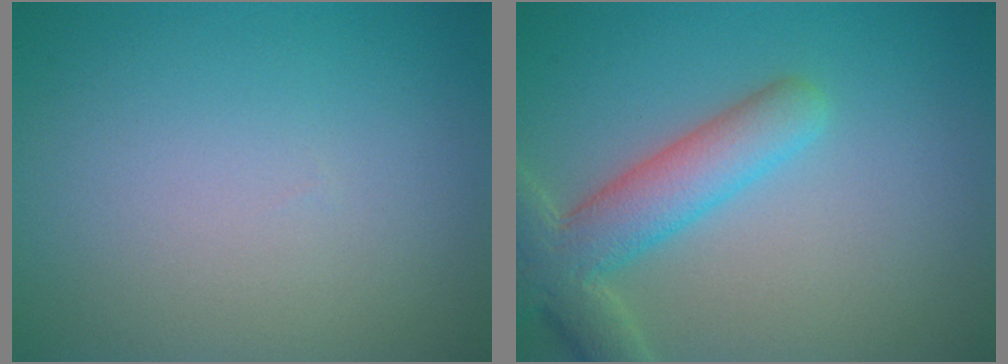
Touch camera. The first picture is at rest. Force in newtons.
{"total": 5.5, "press": 5.5, "slide": 0.4}